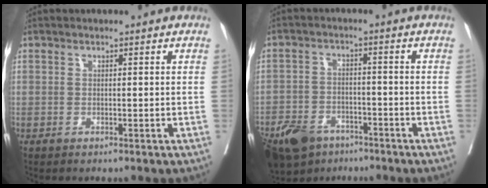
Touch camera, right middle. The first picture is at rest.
{"total": 12.6, "force": [-8.7, 7.2, 5.6], "torque": [-0.127, -0.009, -0.141]}